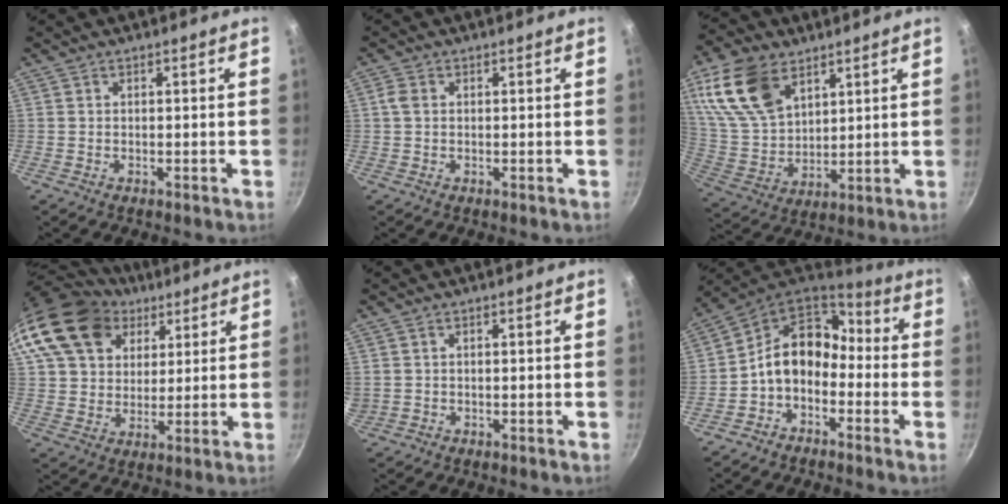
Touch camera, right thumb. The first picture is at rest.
{"total": 1.9, "force": [0.2, 1.4, 1.2], "torque": [-0.025, 0.004, 0.004]}
{"total": 17.3, "force": [8.7, 10.6, 10.6], "torque": [-0.190, -0.029, 0.179]}
{"total": 20.9, "force": [10.5, 15.0, 10.1], "torque": [-0.191, 0.006, 0.190]}
{"total": 0.8, "force": [0.0, 0.8, 0.0], "torque": [-0.001, 0.004, 0.008]}
{"total": 11.7, "force": [-3.0, 8.8, 7.1], "torque": [-0.094, 0.066, -0.077]}